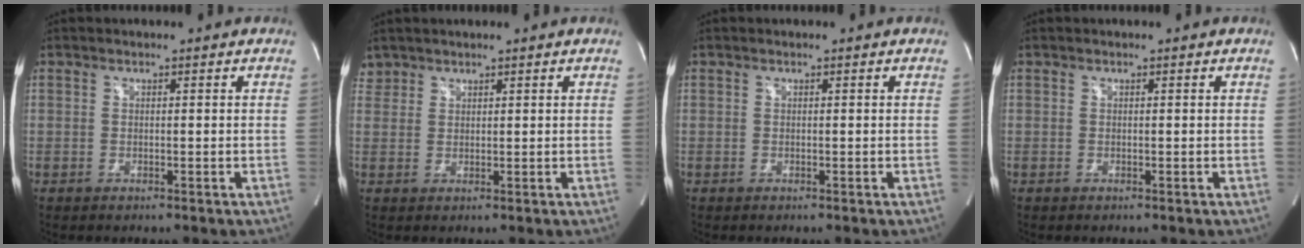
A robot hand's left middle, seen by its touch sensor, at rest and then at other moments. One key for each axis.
{"total": 2.7, "fx": 2.4, "fy": 1.3, "fz": -0.5, "tx": 0.012, "ty": 0.011, "tz": 0.046}
{"total": 0.0}
{"total": 0.0}